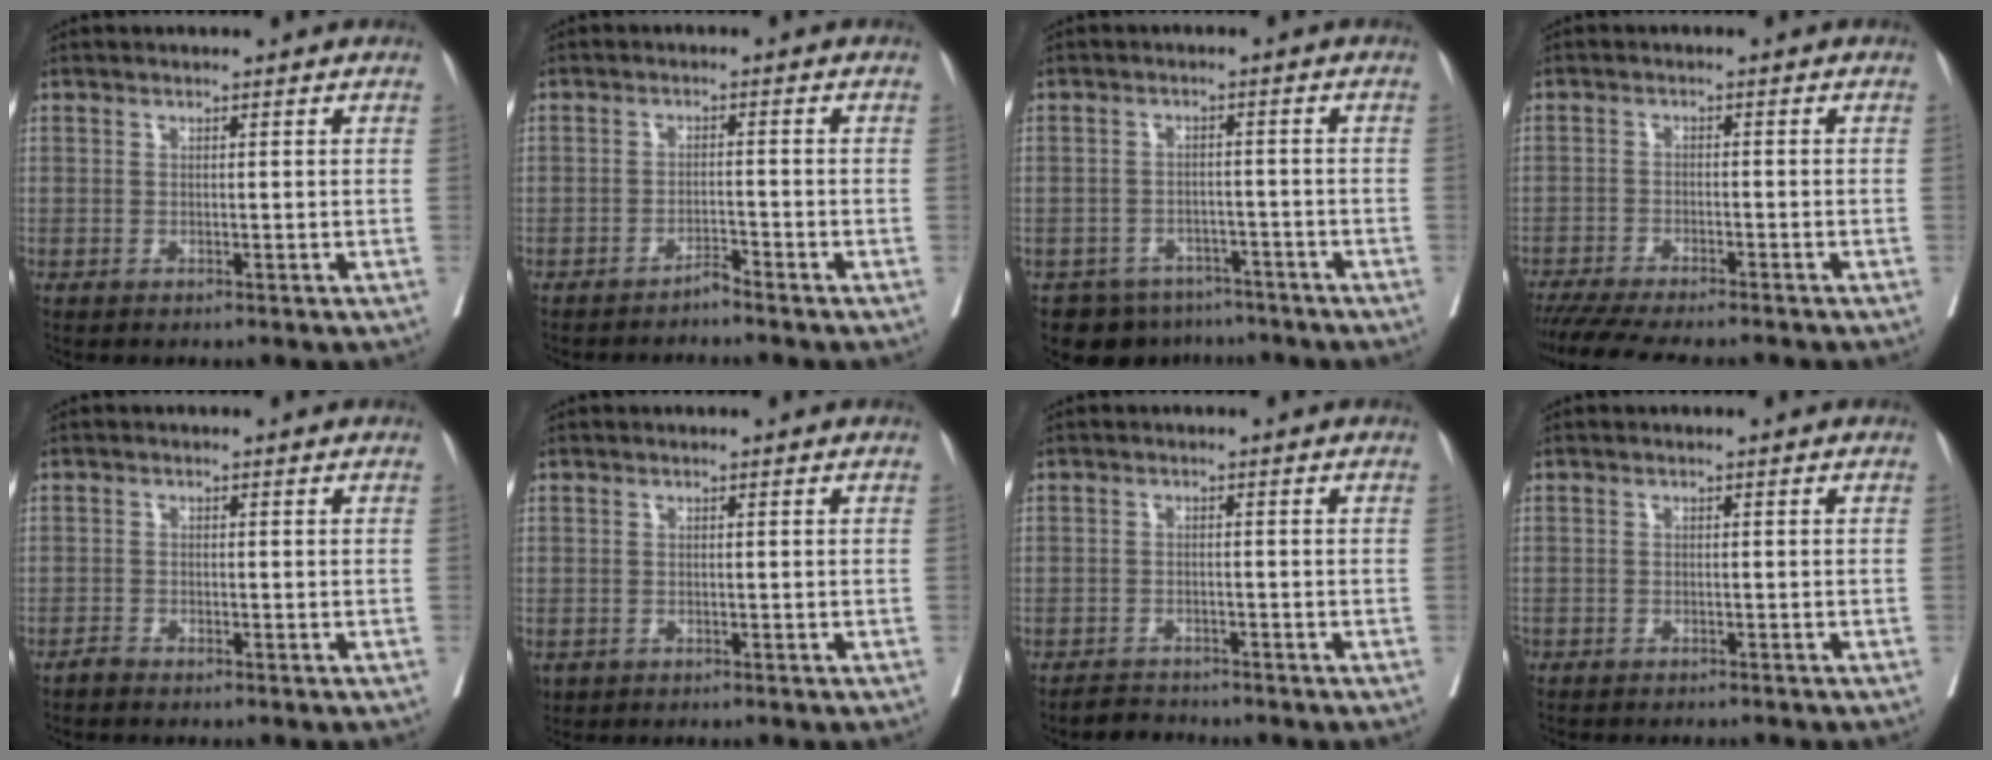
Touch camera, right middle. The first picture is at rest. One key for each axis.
{"total": 1.7, "fx": -1.7, "fy": -0.2, "fz": 0.4, "tx": -0.002, "ty": -0.001, "tz": -0.028}
{"total": 7.1, "fx": -5.8, "fy": 4.1, "fz": 0.7, "tx": 0.001, "ty": 0.013, "tz": -0.076}
{"total": 12.2, "fx": -10.8, "fy": 1.5, "fz": 5.5, "tx": -0.077, "ty": -0.018, "tz": -0.156}
{"total": 0.9, "fx": -0.9, "fy": 0.2, "fz": 0.1, "tx": -0.004, "ty": 0.000, "tz": -0.017}
{"total": 1.8, "fx": -0.9, "fy": 1.5, "fz": 0.5, "tx": -0.014, "ty": -0.002, "tz": -0.011}
{"total": 2.2, "fx": -2.1, "fy": 0.5, "fz": -0.5, "tx": 0.005, "ty": -0.007, "tz": -0.037}
{"total": 4.2, "fx": -3.7, "fy": 1.4, "fz": 1.3, "tx": -0.019, "ty": -0.004, "tz": -0.048}